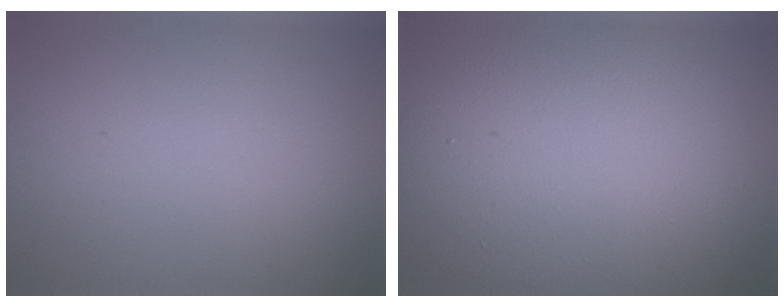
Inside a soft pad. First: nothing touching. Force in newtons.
{"total": 17.7, "press": 17.7, "slide": 0.9}